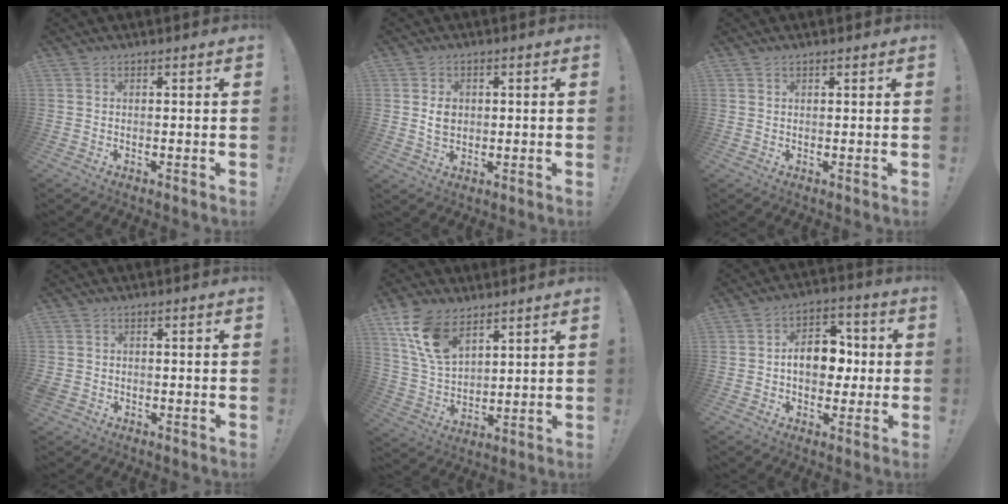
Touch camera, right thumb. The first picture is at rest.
{"total": 4.7, "force": [0.3, 3.8, 2.7], "torque": [-0.038, 0.002, 0.005]}
{"total": 0.9, "force": [0.8, 0.4, 0.3], "torque": [-0.003, -0.001, 0.014]}
{"total": 2.2, "force": [-1.2, 1.6, 0.9], "torque": [-0.019, 0.006, -0.020]}
{"total": 13.9, "force": [8.4, 8.2, 7.4], "torque": [-0.150, -0.036, 0.164]}
{"total": 11.9, "force": [-0.6, 8.7, 8.2], "torque": [-0.117, 0.021, -0.002]}